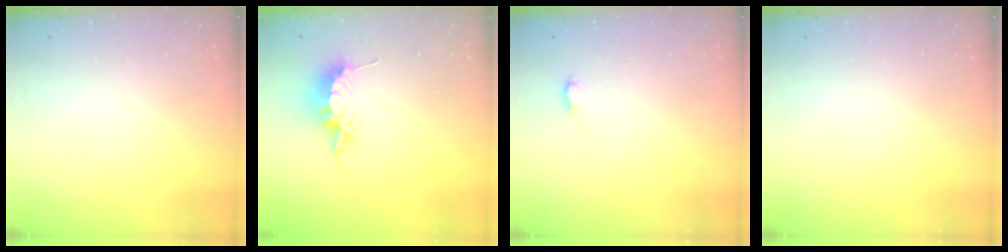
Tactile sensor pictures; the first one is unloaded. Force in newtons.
{"total": 9.6, "press": 9.5, "slide": 0.7}
{"total": 2.0, "press": 2.0, "slide": 0.3}
{"total": 0.0}